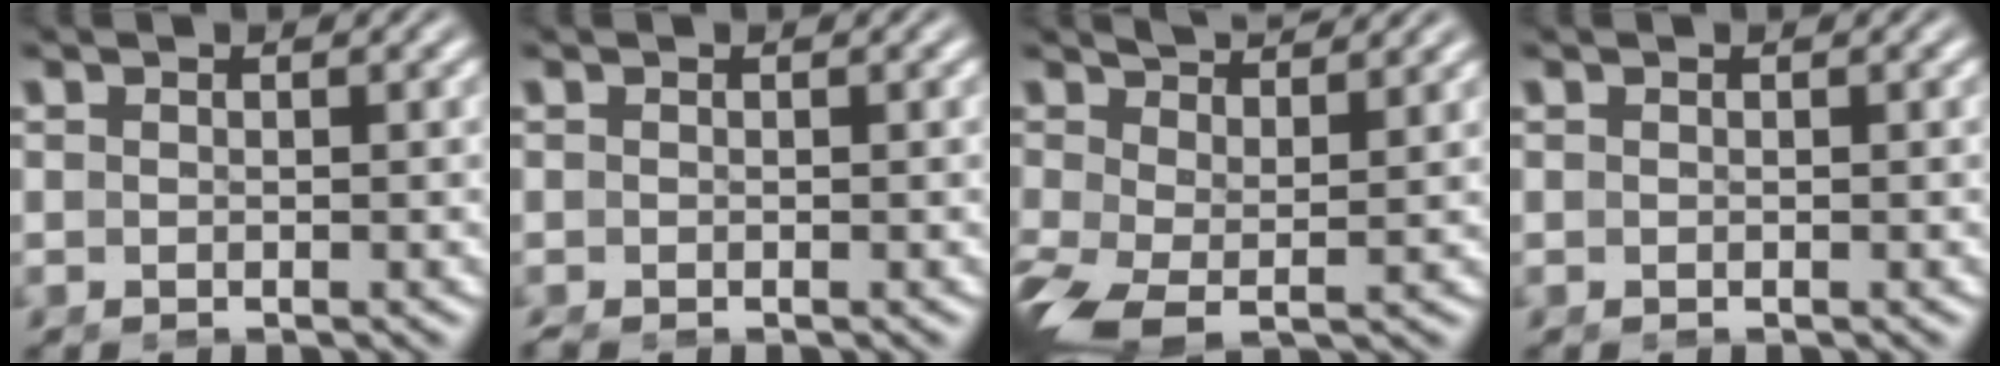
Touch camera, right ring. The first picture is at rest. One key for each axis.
{"total": 0.8, "fx": -0.7, "fy": 0.2, "fz": 0.2, "tx": -0.007, "ty": -0.006, "tz": -0.010}
{"total": 4.1, "fx": 0.5, "fy": 2.1, "fz": 3.5, "tx": -0.076, "ty": -0.016, "tz": 0.016}
{"total": 0.0}